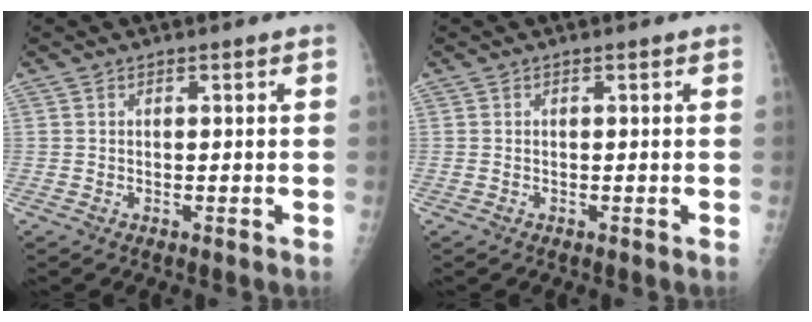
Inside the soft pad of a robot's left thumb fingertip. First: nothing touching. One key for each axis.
{"total": 0.0}